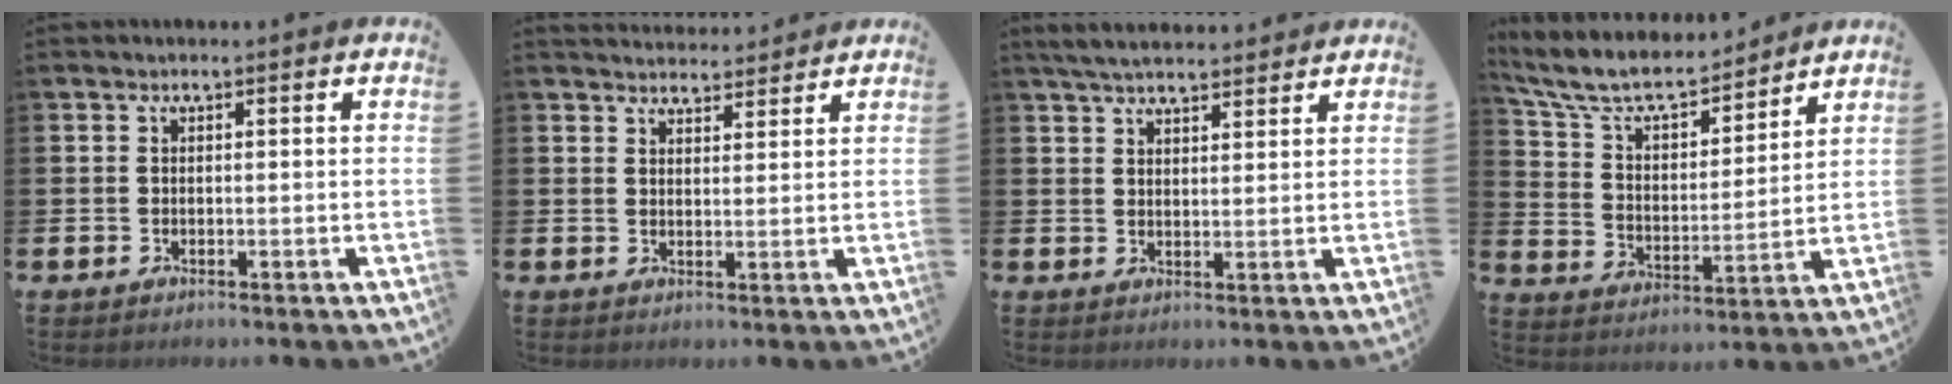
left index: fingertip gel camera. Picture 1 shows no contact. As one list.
[{"total": 3.4, "force": [3.3, 0.7, -0.1], "torque": [0.005, -0.020, 0.059]}, {"total": 4.5, "force": [4.2, 0.9, 1.1], "torque": [-0.028, -0.015, 0.077]}, {"total": 8.8, "force": [7.8, 2.5, 3.0], "torque": [-0.094, -0.054, 0.137]}]